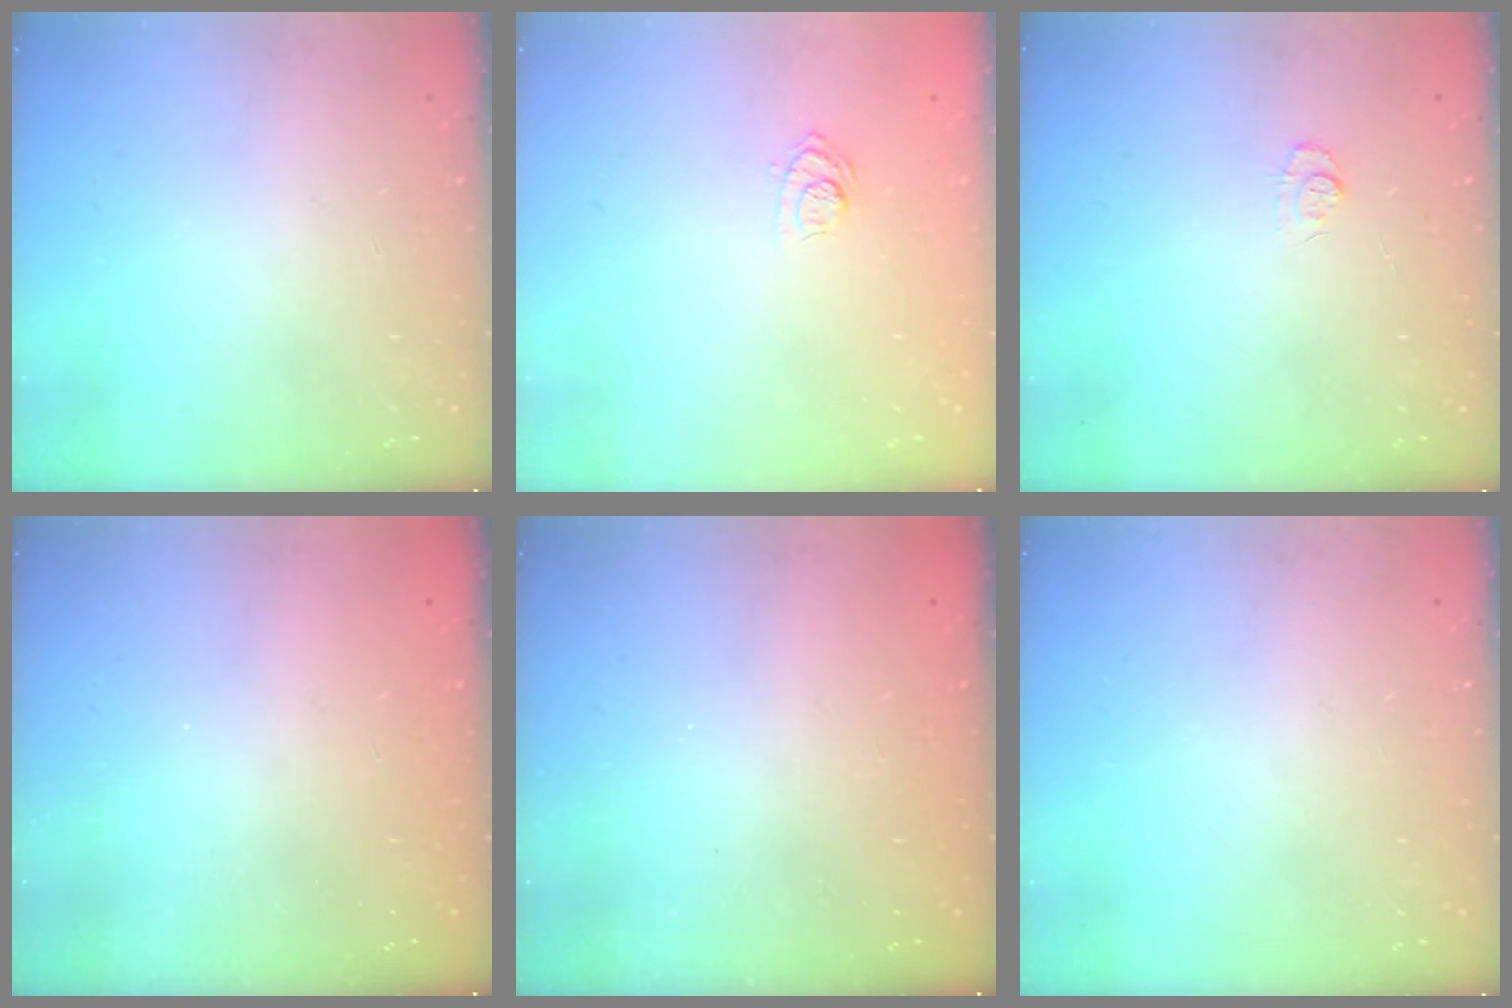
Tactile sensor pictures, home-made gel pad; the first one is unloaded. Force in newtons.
{"total": 7.8, "press": 7.6, "slide": 1.6}
{"total": 4.9, "press": 4.9, "slide": 0.6}
{"total": 2.3, "press": 2.2, "slide": 0.7}
{"total": 2.4, "press": 2.3, "slide": 0.8}
{"total": 0.0}